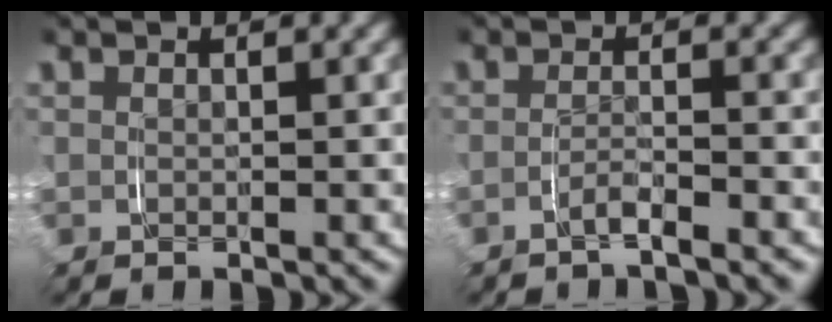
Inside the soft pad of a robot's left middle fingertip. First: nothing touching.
{"total": 1.7, "force": [-1.6, -0.2, 0.8], "torque": [-0.018, -0.002, -0.030]}